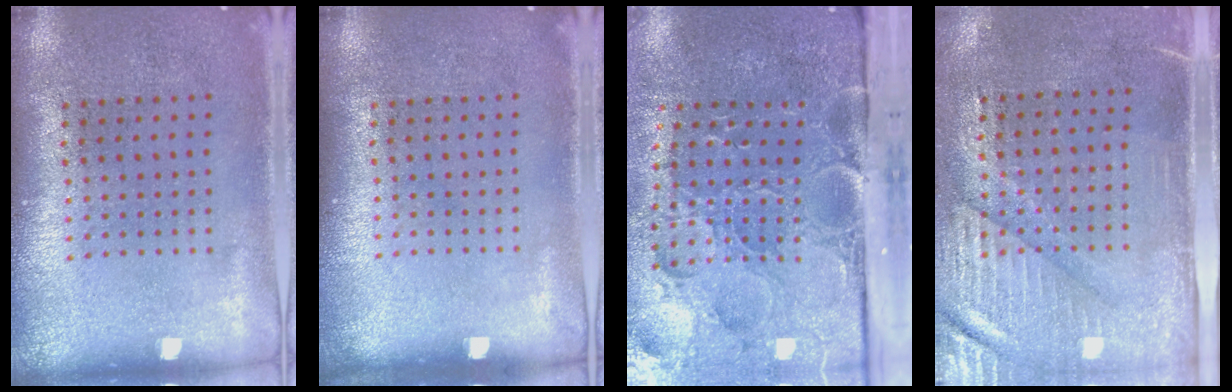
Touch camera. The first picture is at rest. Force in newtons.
{"total": 0.0}
{"total": 5.3, "press": 4.1, "slide": 3.3}
{"total": 3.1, "press": 2.7, "slide": 1.5}